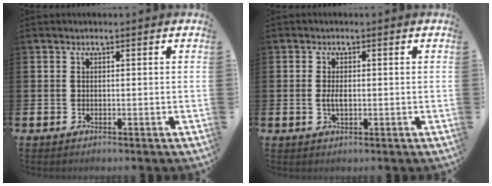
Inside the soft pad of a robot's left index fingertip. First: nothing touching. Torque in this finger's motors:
{"motor_torque": [0.22, 0.09, 0.07, 0.03]}